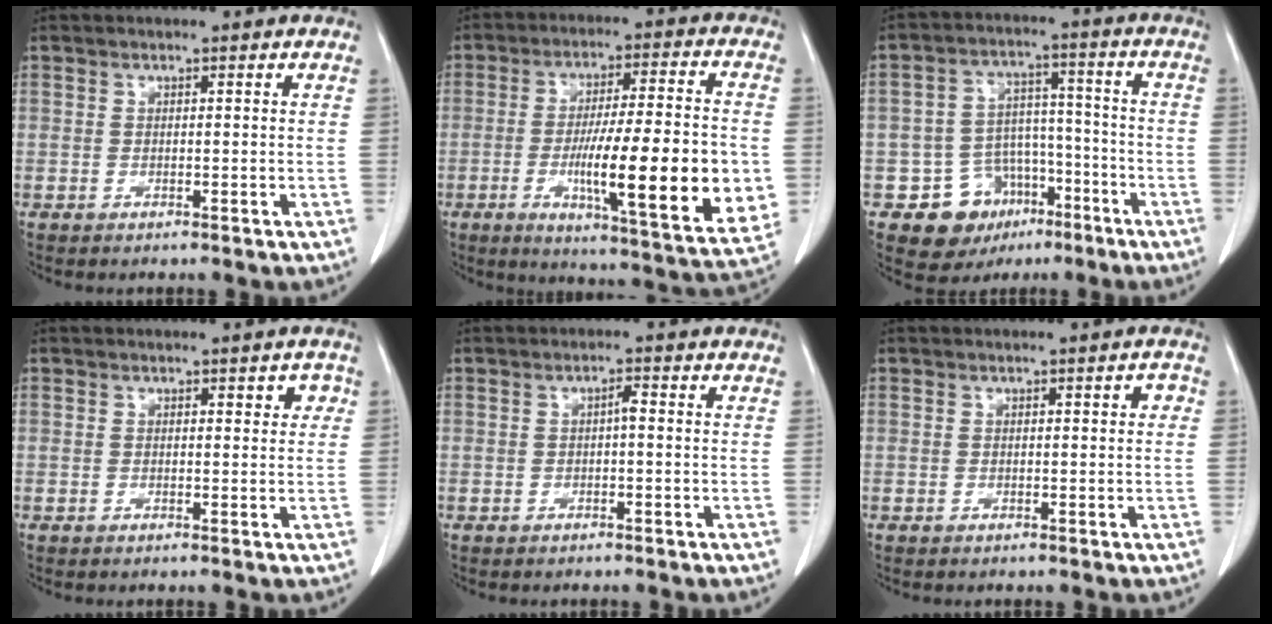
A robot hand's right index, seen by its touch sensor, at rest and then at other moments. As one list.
[{"total": 20.8, "force": [-3.8, 2.2, 20.3], "torque": [-0.271, -0.015, -0.049]}, {"total": 10.2, "force": [-5.2, 8.2, 3.3], "torque": [-0.039, 0.035, -0.068]}, {"total": 2.2, "force": [0.9, 1.1, 1.7], "torque": [-0.013, 0.006, 0.009]}, {"total": 1.3, "force": [-0.1, 0.3, 1.3], "torque": [-0.022, 0.004, -0.001]}, {"total": 1.4, "force": [0.3, 0.6, 1.2], "torque": [-0.012, 0.005, 0.003]}]